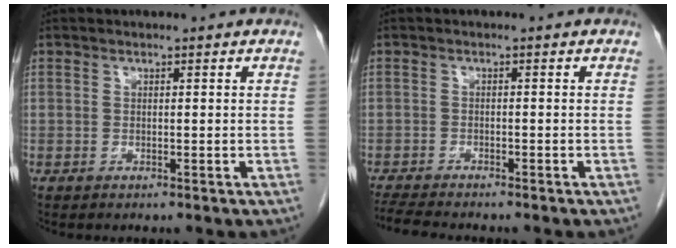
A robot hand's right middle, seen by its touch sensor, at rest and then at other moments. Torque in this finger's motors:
{"motor_torque": [0.45, -0.36, 0.01, 0.02]}